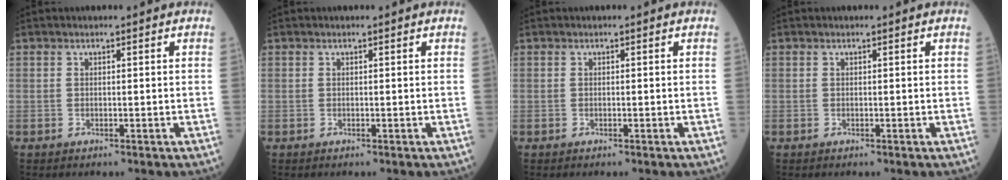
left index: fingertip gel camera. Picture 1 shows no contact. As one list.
[{"total": 0.0}, {"total": 0.0}, {"total": 0.0}]